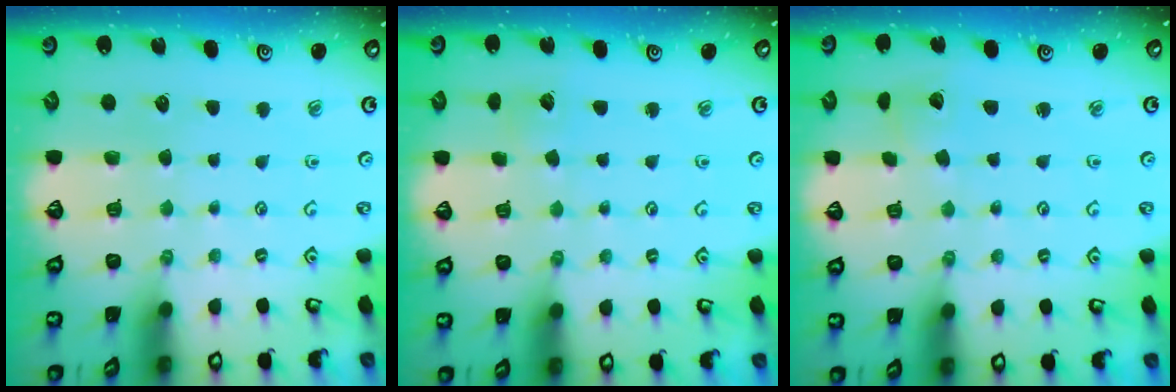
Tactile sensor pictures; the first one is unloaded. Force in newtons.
{"total": 4.4, "press": 4.4, "slide": 0.4}
{"total": 2.1, "press": 2.1, "slide": 0.2}